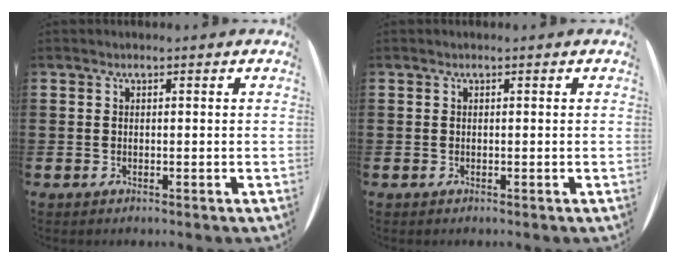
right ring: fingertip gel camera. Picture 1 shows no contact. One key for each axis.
{"total": 0.0}